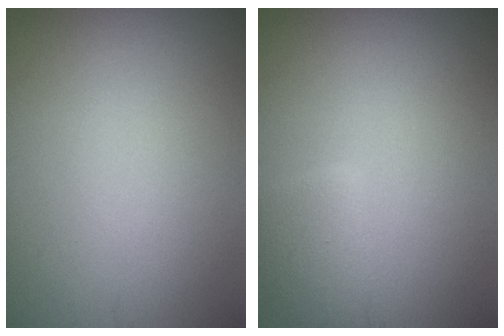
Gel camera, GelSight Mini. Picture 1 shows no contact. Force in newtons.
{"total": 2.1, "press": 2.1, "slide": 0.2}